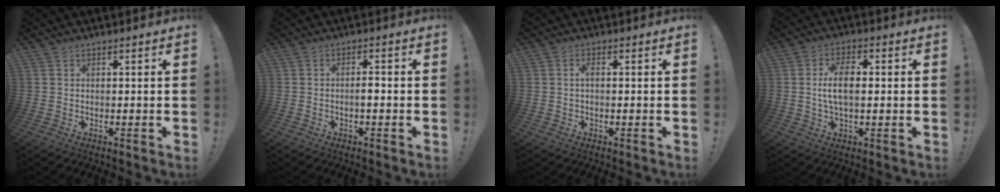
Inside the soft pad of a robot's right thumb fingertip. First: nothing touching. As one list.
[{"total": 2.5, "force": [-0.8, 0.7, 2.2], "torque": [-0.047, 0.009, -0.014]}, {"total": 1.6, "force": [-0.1, 0.5, 1.6], "torque": [-0.037, 0.007, -0.002]}, {"total": 8.6, "force": [0.4, 4.3, 7.4], "torque": [-0.132, 0.002, 0.004]}]